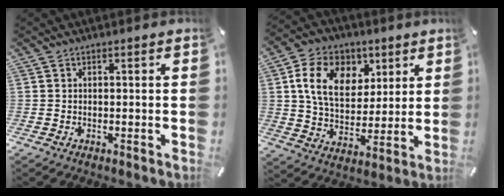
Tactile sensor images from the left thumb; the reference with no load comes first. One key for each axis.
{"total": 13.9, "fx": 5.6, "fy": 10.2, "fz": 7.7, "tx": -0.130, "ty": -0.004, "tz": 0.104}